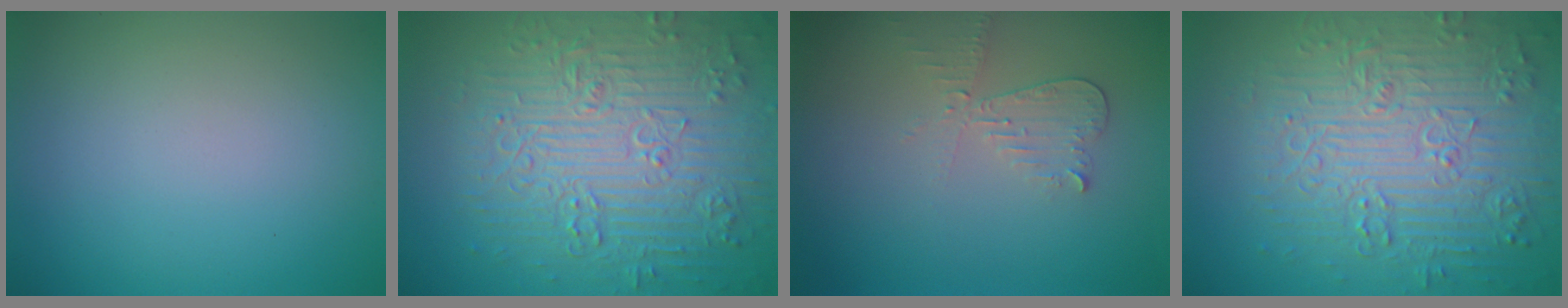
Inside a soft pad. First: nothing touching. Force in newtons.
{"total": 9.2, "press": 6.8, "slide": 6.2}
{"total": 2.1, "press": 2.1, "slide": 0.1}
{"total": 8.9, "press": 6.7, "slide": 5.8}